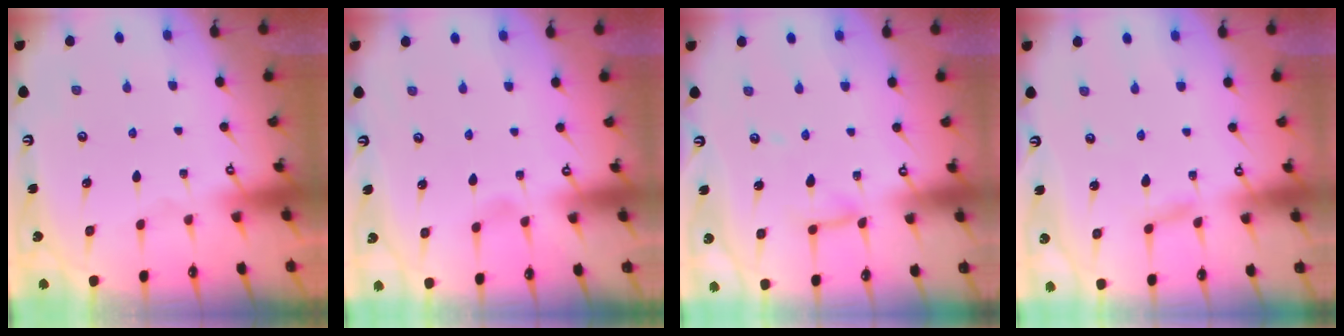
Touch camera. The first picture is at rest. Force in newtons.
{"total": 2.9, "press": 2.9, "slide": 0.3}
{"total": 6.4, "press": 6.3, "slide": 0.5}
{"total": 2.4, "press": 2.4, "slide": 0.3}